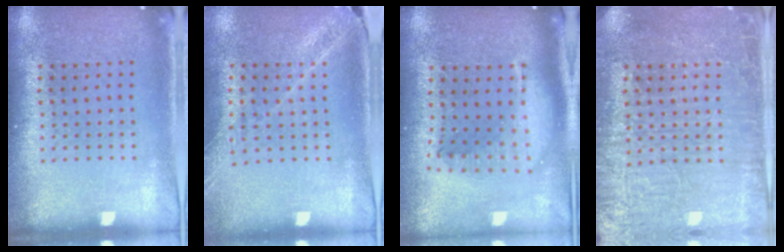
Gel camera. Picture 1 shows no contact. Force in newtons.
{"total": 1.5, "press": 1.5, "slide": 0.2}
{"total": 2.1, "press": 1.6, "slide": 1.3}
{"total": 4.1, "press": 3.9, "slide": 1.1}